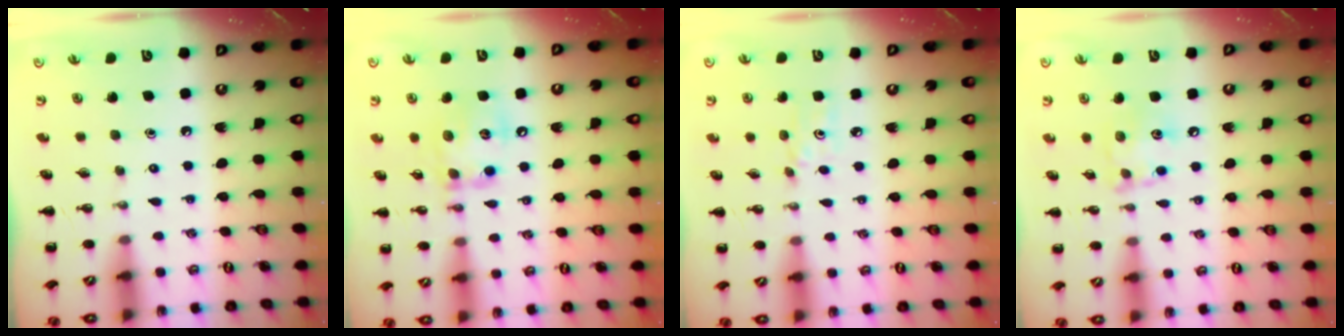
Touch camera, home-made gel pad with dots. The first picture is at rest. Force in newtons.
{"total": 12.5, "press": 12.3, "slide": 1.9}
{"total": 3.0, "press": 2.8, "slide": 1.1}
{"total": 8.9, "press": 8.9, "slide": 0.4}